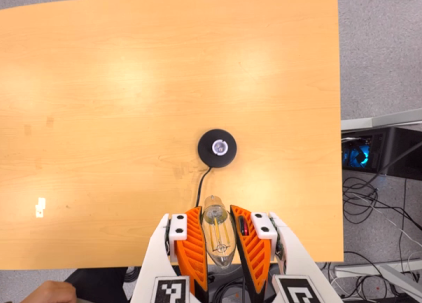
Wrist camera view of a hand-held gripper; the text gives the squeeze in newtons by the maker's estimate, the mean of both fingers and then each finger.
{"total": 21.8, "left": 23.4, "right": 20.2}